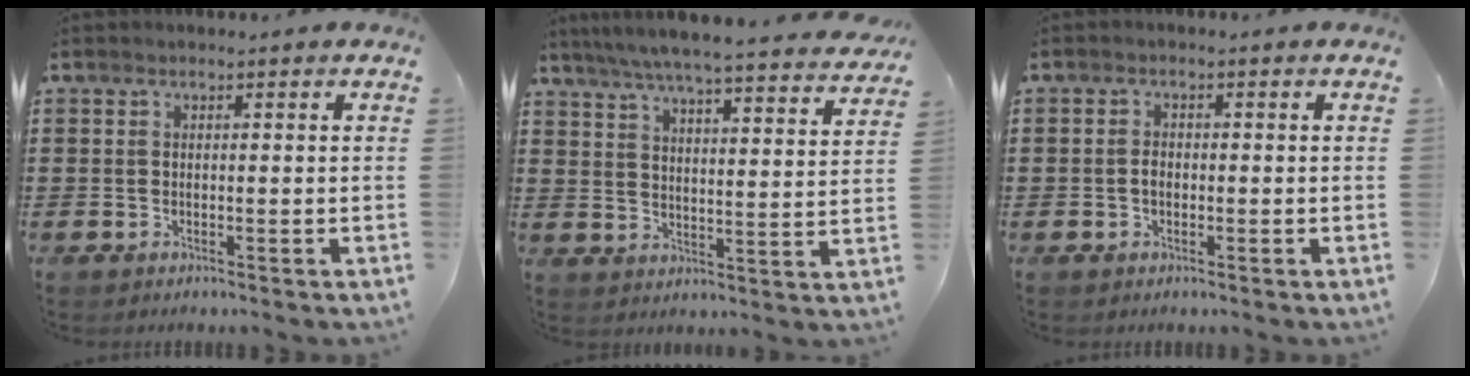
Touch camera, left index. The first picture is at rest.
{"total": 5.4, "force": [5.0, -0.4, 2.2], "torque": [-0.066, -0.038, 0.081]}
{"total": 1.6, "force": [-0.4, 1.0, 1.2], "torque": [-0.025, 0.004, -0.008]}